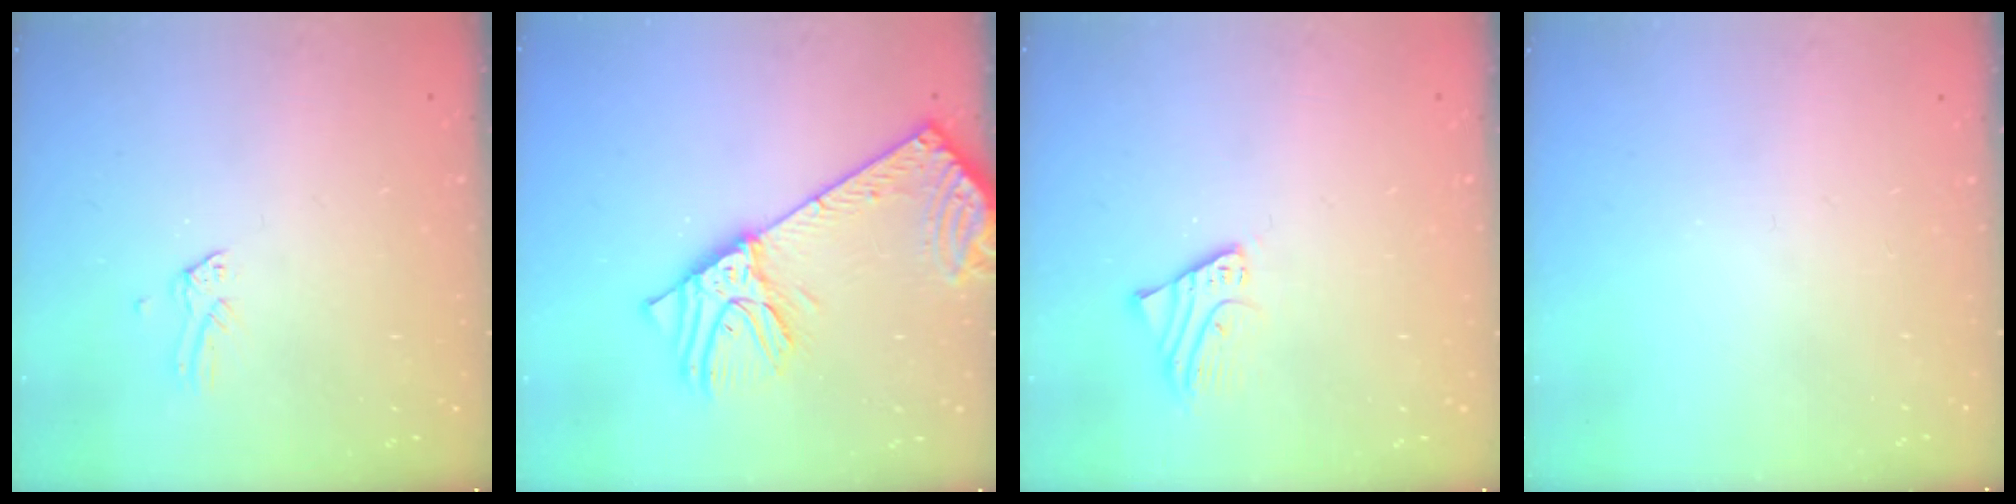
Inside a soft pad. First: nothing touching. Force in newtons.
{"total": 14.4, "press": 14.1, "slide": 3.0}
{"total": 2.6, "press": 2.6, "slide": 0.2}
{"total": 0.0}